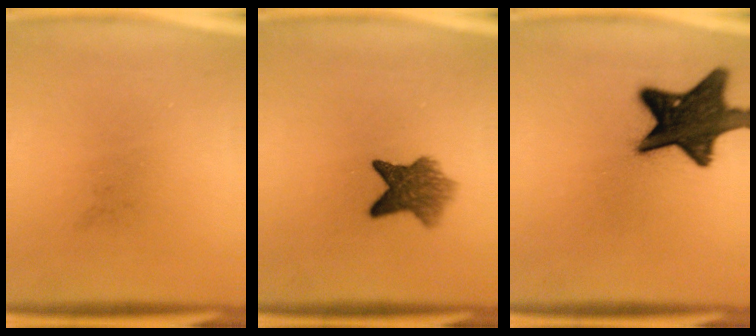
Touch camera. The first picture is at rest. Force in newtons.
{"total": 6.4}
{"total": 17.0}